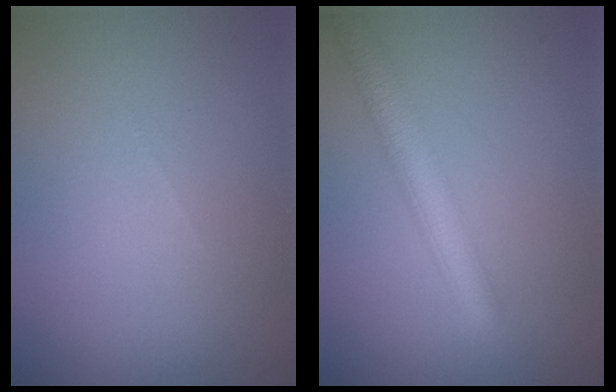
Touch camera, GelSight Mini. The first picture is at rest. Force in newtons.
{"total": 4.5, "press": 4.5, "slide": 0.2}